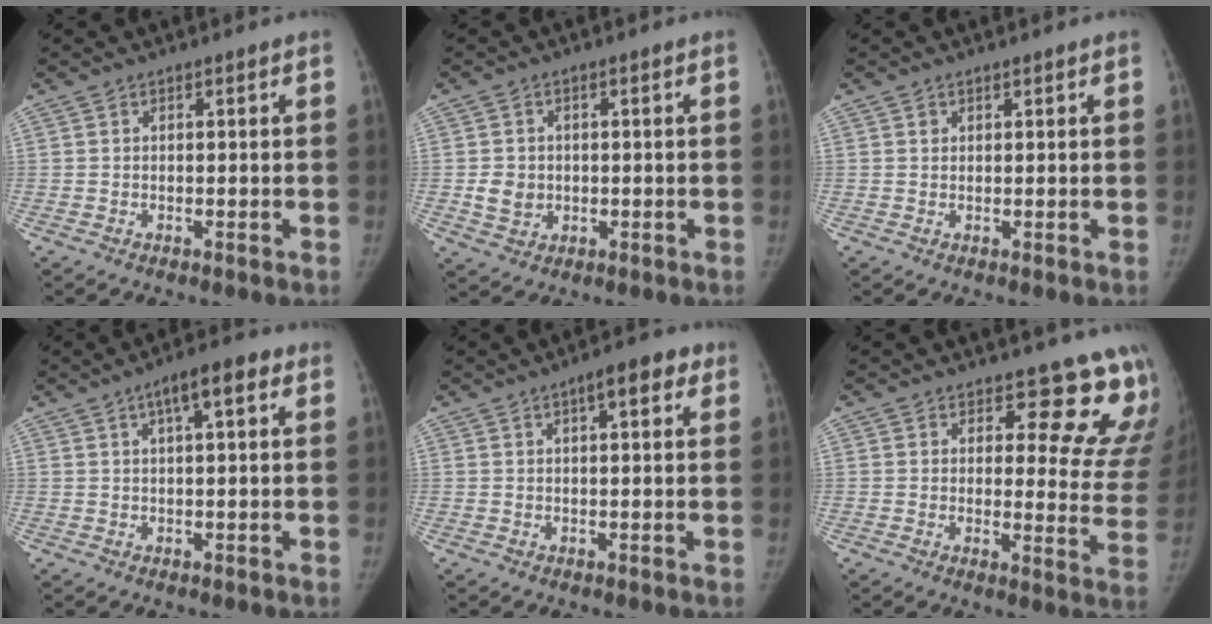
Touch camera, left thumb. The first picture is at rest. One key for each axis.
{"total": 4.6, "fx": -0.3, "fy": 4.1, "fz": 2.1, "tx": -0.021, "ty": 0.001, "tz": 0.002}
{"total": 0.7, "fx": 0.5, "fy": 0.6, "fz": 0.0, "tx": 0.010, "ty": -0.003, "tz": 0.006}
{"total": 6.4, "fx": 2.6, "fy": 2.1, "fz": 5.5, "tx": -0.077, "ty": 0.014, "tz": 0.033}
{"total": 5.7, "fx": 2.5, "fy": 2.2, "fz": 4.6, "tx": -0.048, "ty": 0.006, "tz": 0.027}
{"total": 14.7, "fx": 12.2, "fy": 6.3, "fz": 5.3, "tx": 0.000, "ty": -0.101, "tz": 0.113}